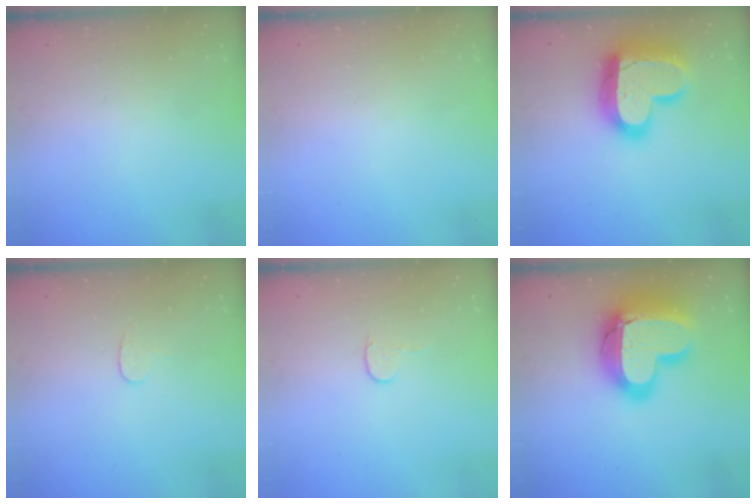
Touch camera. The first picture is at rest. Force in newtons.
{"total": 0.6, "press": 0.6, "slide": 0.2}
{"total": 23.3, "press": 23.2, "slide": 1.9}
{"total": 4.3, "press": 4.3, "slide": 0.3}
{"total": 3.6, "press": 3.6, "slide": 0.4}
{"total": 23.0, "press": 22.9, "slide": 1.6}